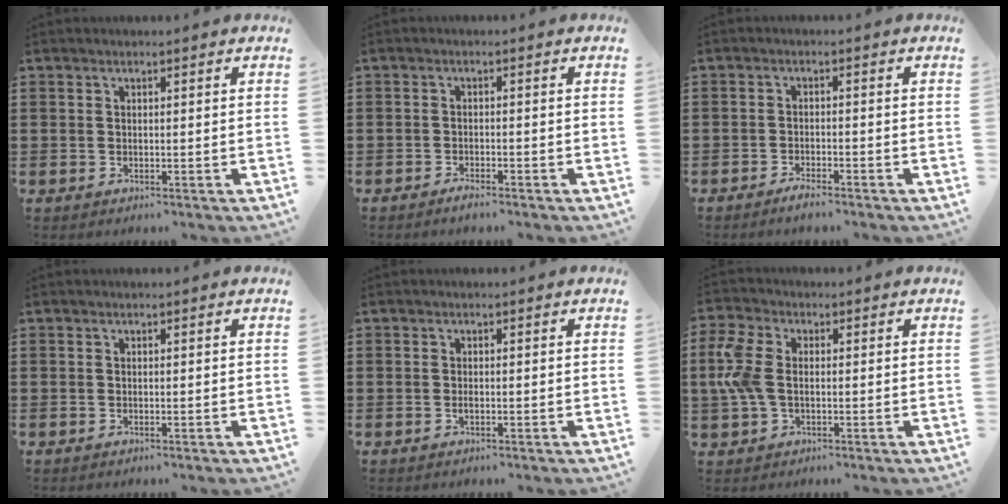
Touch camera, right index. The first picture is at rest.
{"total": 1.4, "force": [-1.4, 0.1, 0.4], "torque": [-0.010, -0.002, -0.025]}
{"total": 1.9, "force": [-1.8, 0.1, 0.6], "torque": [-0.013, 0.001, -0.034]}
{"total": 0.0}
{"total": 0.6, "force": [-0.2, 0.2, 0.5], "torque": [-0.012, -0.004, -0.003]}
{"total": 6.8, "force": [0.2, 4.2, 5.3], "torque": [-0.149, 0.000, -0.008]}